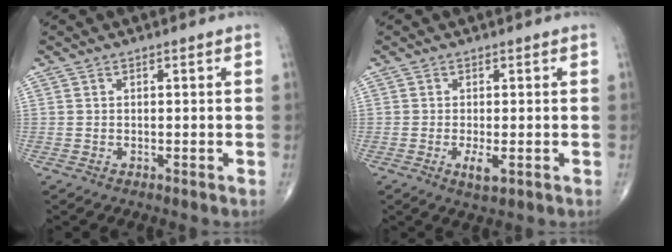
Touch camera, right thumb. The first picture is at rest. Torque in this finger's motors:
{"motor_torque": [-0.19, 0.19, -0.04, -0.09, 0.02]}